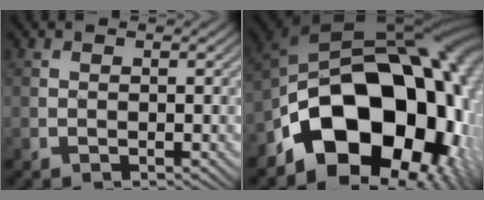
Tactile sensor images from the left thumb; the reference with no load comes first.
{"total": 20.2, "force": [-6.2, 13.2, 14.0], "torque": [-0.233, -0.028, -0.087]}